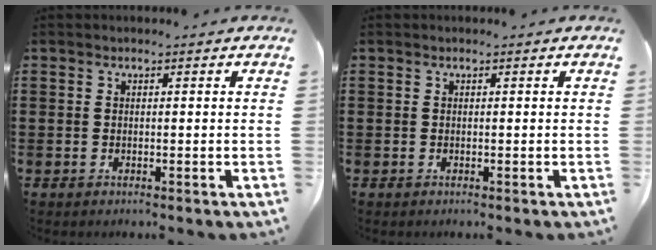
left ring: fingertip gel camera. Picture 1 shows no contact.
{"total": 0.0}